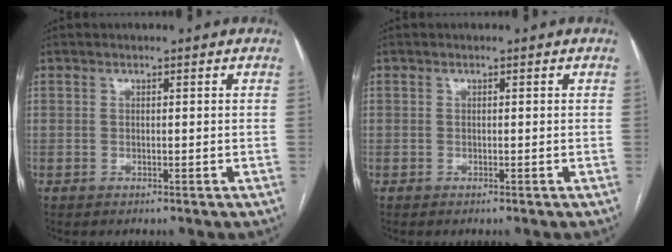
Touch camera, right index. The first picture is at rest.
{"total": 0.0}